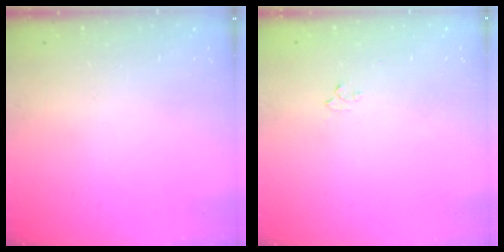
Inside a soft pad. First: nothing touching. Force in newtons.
{"total": 2.9, "press": 2.8, "slide": 0.4}